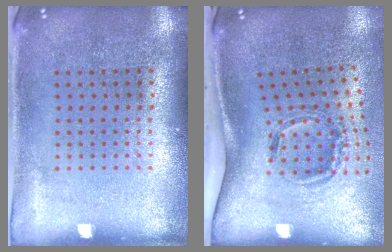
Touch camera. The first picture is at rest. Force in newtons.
{"total": 2.1, "press": 1.3, "slide": 1.6}